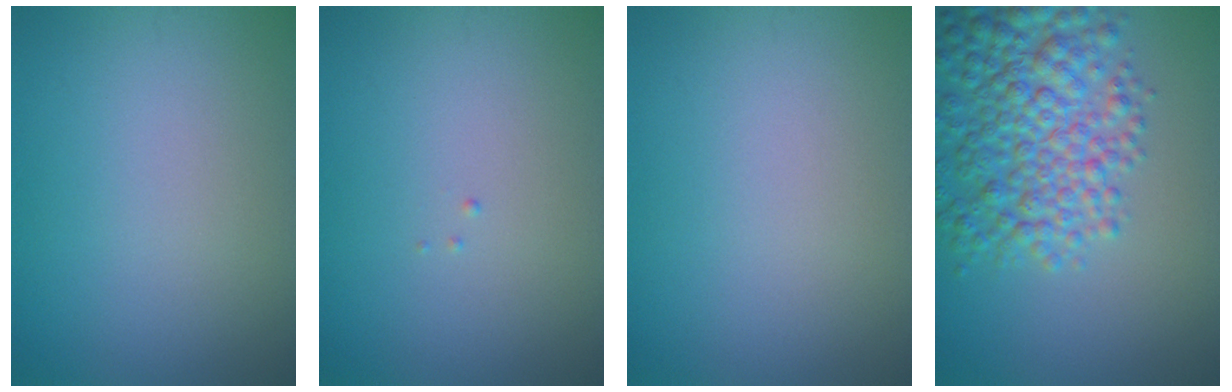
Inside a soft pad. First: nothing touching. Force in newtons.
{"total": 0.0}
{"total": 0.0}
{"total": 7.2, "press": 7.2, "slide": 0.2}